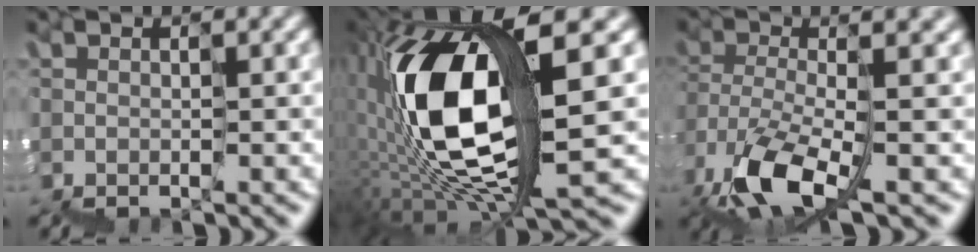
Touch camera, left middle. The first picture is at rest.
{"total": 11.9, "force": [2.4, 3.4, 11.2], "torque": [-0.221, 0.009, 0.043]}
{"total": 6.9, "force": [-1.4, 2.5, 6.3], "torque": [-0.144, -0.009, -0.022]}